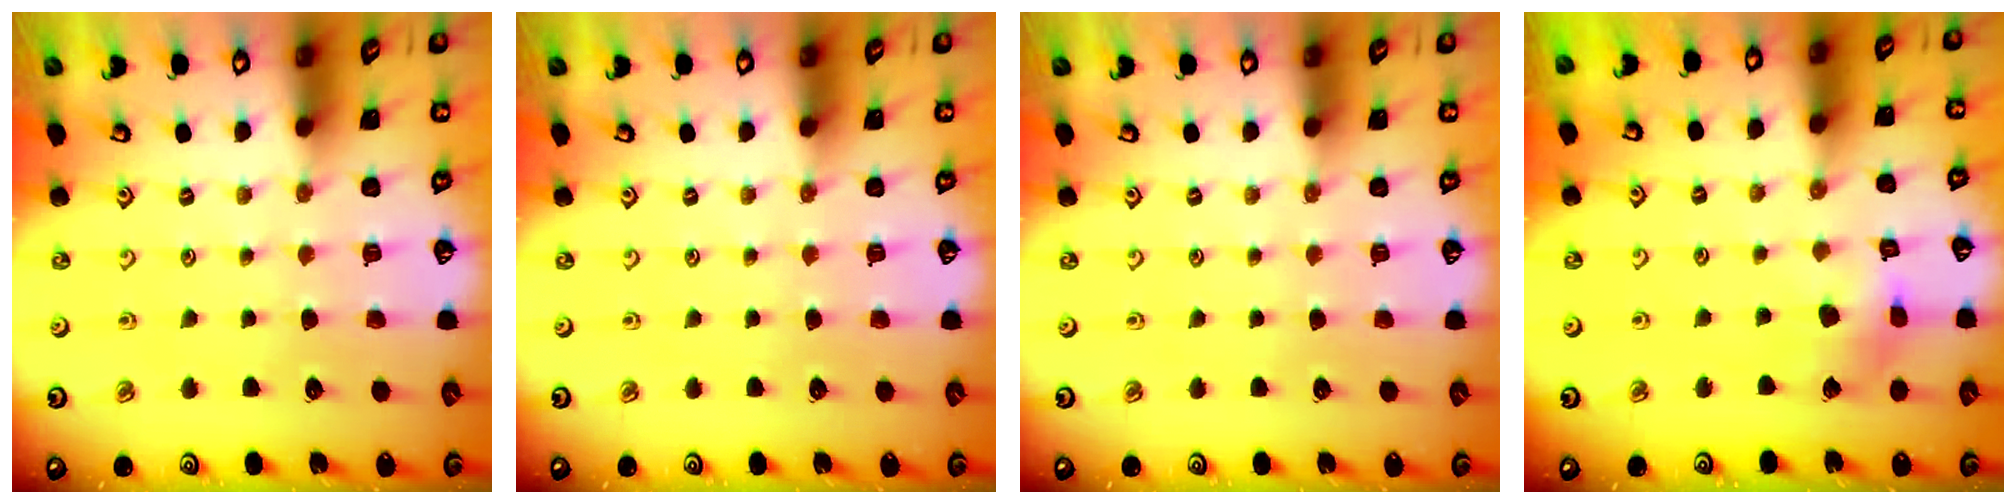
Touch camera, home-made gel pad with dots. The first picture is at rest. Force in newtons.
{"total": 0.0}
{"total": 0.0}
{"total": 7.3, "press": 7.2, "slide": 0.8}